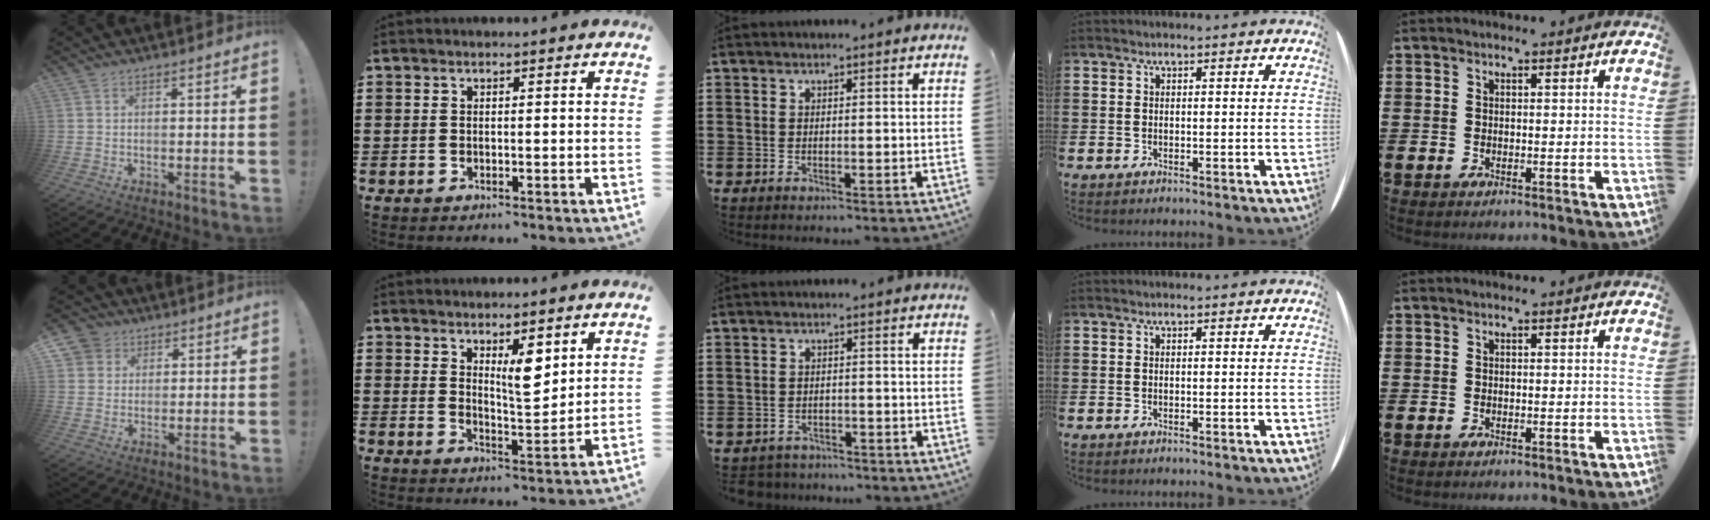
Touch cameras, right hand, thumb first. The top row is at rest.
{"thumb": {"total": 5.6, "force": [2.4, 5.0, 0.7], "torque": [-0.012, -0.016, 0.048]}, "index": {"total": 6.2, "force": [3.6, 2.2, 4.7], "torque": [-0.075, -0.012, 0.057]}, "middle": {"total": 2.0, "force": [-2.0, 0.4, -0.3], "torque": [-0.004, -0.003, -0.045]}}